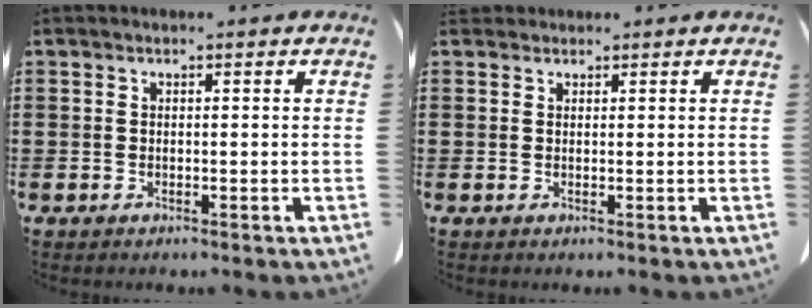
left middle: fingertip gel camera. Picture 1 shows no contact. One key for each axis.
{"total": 1.0, "fx": 0.9, "fy": 0.4, "fz": 0.1, "tx": -0.005, "ty": 0.001, "tz": 0.019}